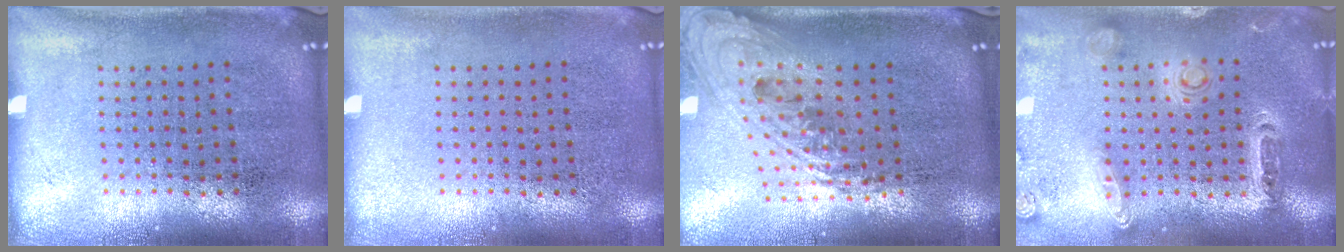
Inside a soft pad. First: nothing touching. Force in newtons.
{"total": 0.0}
{"total": 2.4, "press": 1.8, "slide": 1.6}
{"total": 1.4, "press": 1.4, "slide": 0.3}